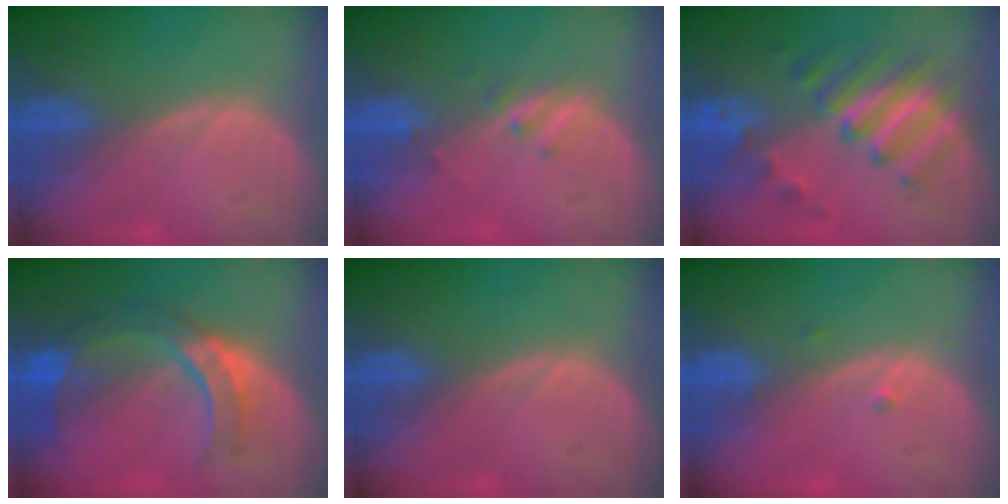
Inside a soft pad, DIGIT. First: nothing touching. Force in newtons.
{"total": 2.5, "press": 2.2, "slide": 1.2}
{"total": 7.7, "press": 7.6, "slide": 0.9}
{"total": 8.7, "press": 8.0, "slide": 3.2}
{"total": 0.0}
{"total": 0.9, "press": 0.7, "slide": 0.5}